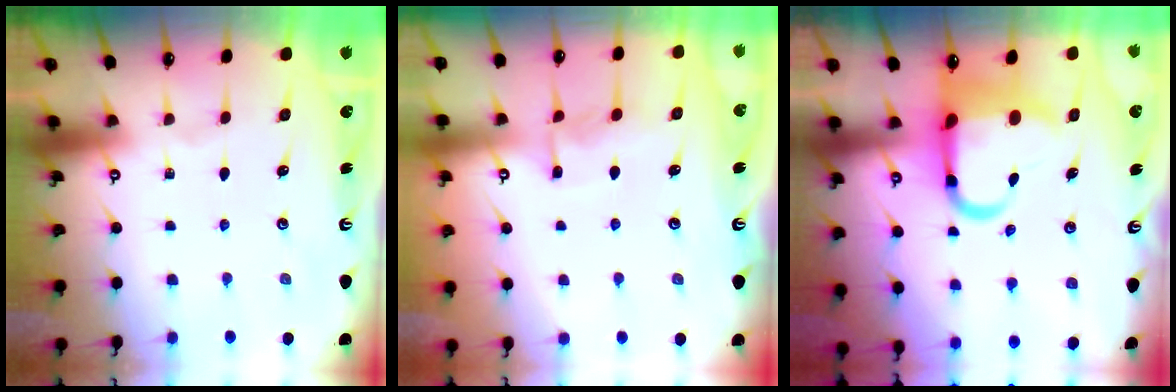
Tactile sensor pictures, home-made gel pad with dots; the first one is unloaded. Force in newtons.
{"total": 6.6, "press": 6.6, "slide": 0.8}
{"total": 10.7, "press": 10.4, "slide": 2.5}